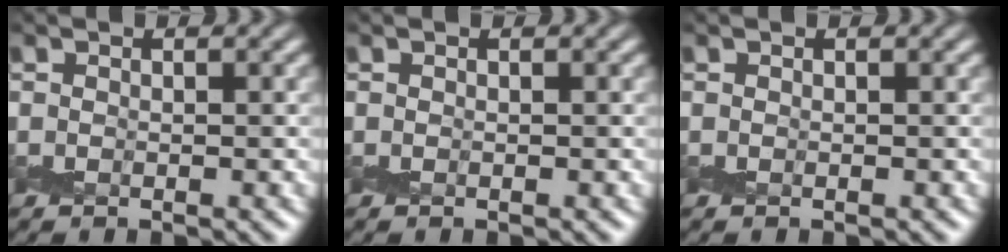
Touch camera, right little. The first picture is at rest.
{"total": 0.0}
{"total": 0.0}